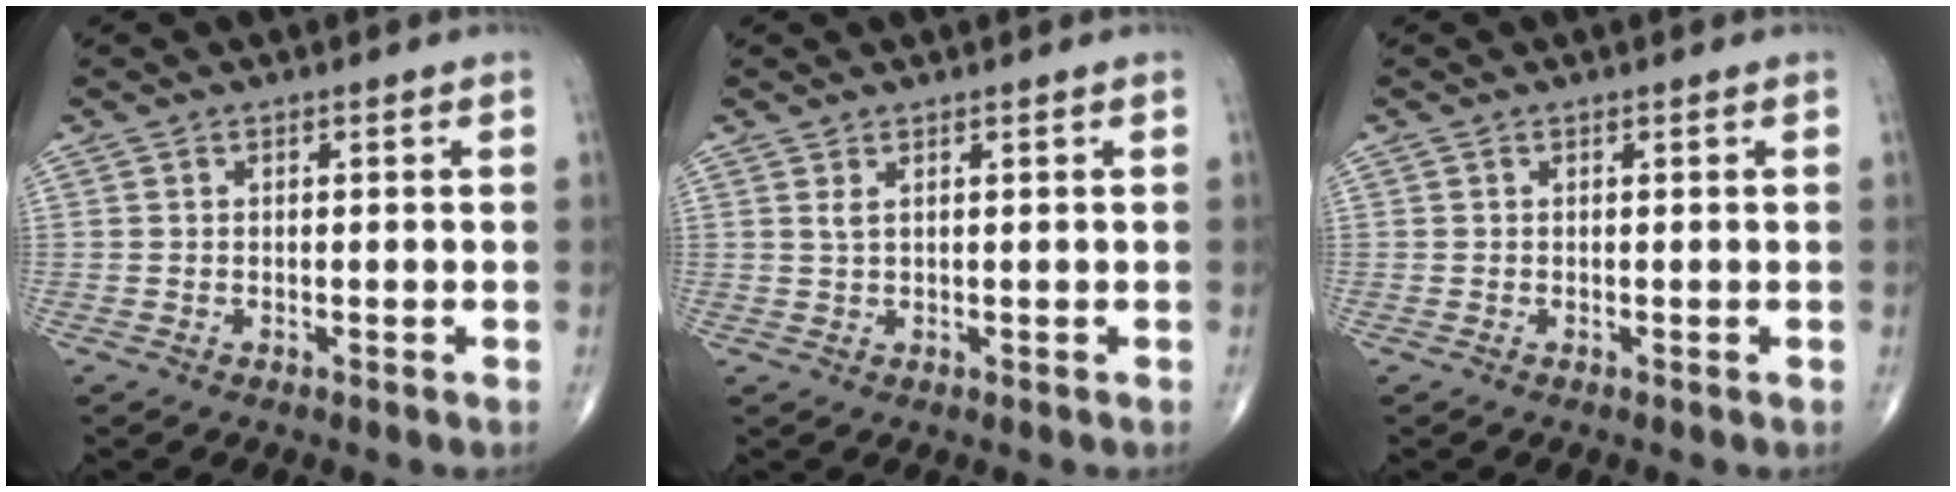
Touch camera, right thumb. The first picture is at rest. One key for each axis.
{"total": 1.0, "fx": 0.6, "fy": 0.3, "fz": 0.8, "tx": -0.020, "ty": 0.002, "tz": 0.015}
{"total": 0.0}